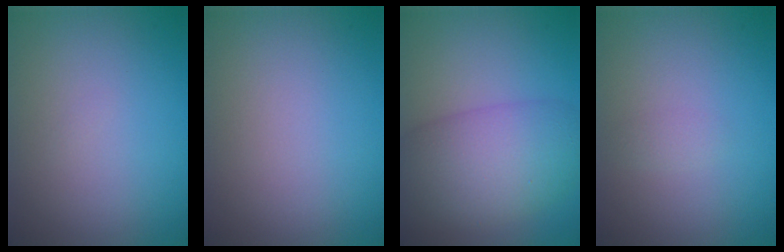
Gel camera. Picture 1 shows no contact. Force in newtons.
{"total": 0.0}
{"total": 7.7, "press": 7.7, "slide": 0.4}
{"total": 0.7, "press": 0.7, "slide": 0.0}